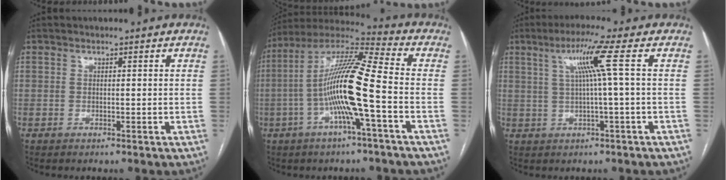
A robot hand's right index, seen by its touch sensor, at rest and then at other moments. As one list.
[{"total": 15.2, "force": [-3.0, 0.3, 14.9], "torque": [-0.287, 0.012, -0.067]}, {"total": 6.5, "force": [1.7, -1.7, 6.1], "torque": [-0.113, 0.013, 0.037]}]